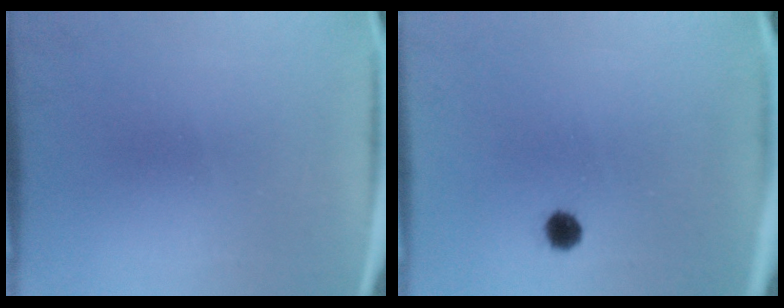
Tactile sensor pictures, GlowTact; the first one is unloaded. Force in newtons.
{"total": 2.4}